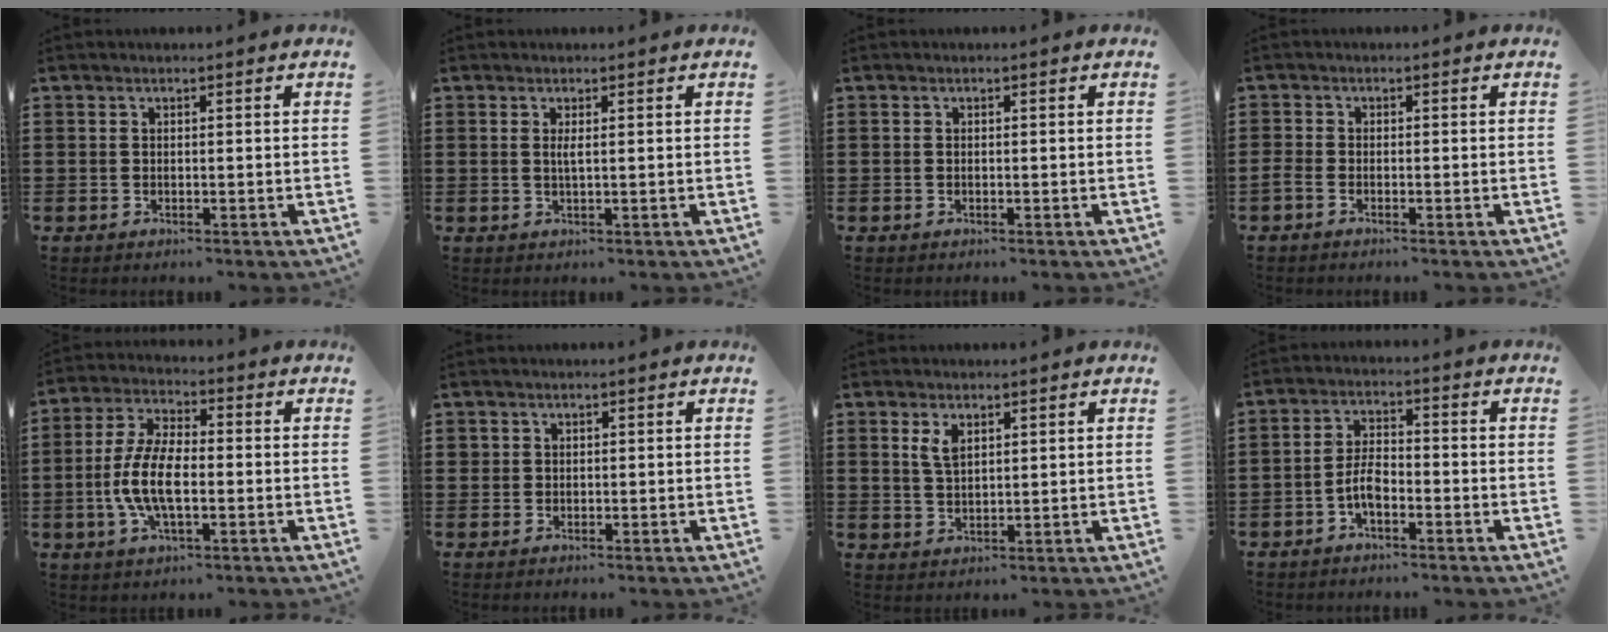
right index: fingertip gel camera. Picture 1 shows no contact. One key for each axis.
{"total": 1.3, "fx": 0.1, "fy": 0.0, "fz": 1.3, "tx": -0.026, "ty": -0.002, "tz": 0.001}
{"total": 0.0}
{"total": 1.2, "fx": -1.0, "fy": 0.5, "fz": 0.6, "tx": -0.021, "ty": -0.003, "tz": -0.021}
{"total": 8.8, "fx": -1.8, "fy": 3.7, "fz": 7.8, "tx": -0.182, "ty": -0.008, "tz": -0.042}
{"total": 1.0, "fx": 0.4, "fy": 0.9, "fz": 0.1, "tx": -0.003, "ty": 0.004, "tz": 0.008}
{"total": 3.1, "fx": 1.7, "fy": 1.4, "fz": 2.1, "tx": -0.047, "ty": 0.005, "tz": 0.030}
{"total": 4.5, "fx": -2.0, "fy": 1.8, "fz": 3.5, "tx": -0.084, "ty": 0.002, "tz": -0.044}